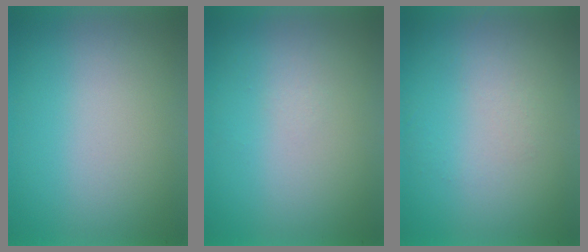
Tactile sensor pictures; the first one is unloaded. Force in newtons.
{"total": 1.0}
{"total": 1.2}